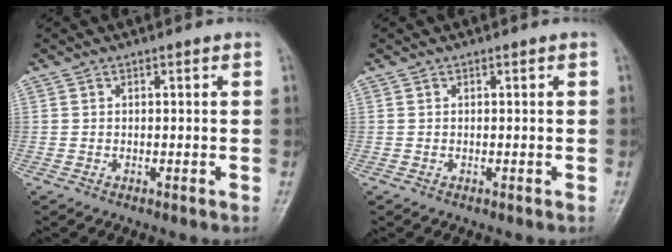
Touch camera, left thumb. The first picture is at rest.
{"total": 0.0}